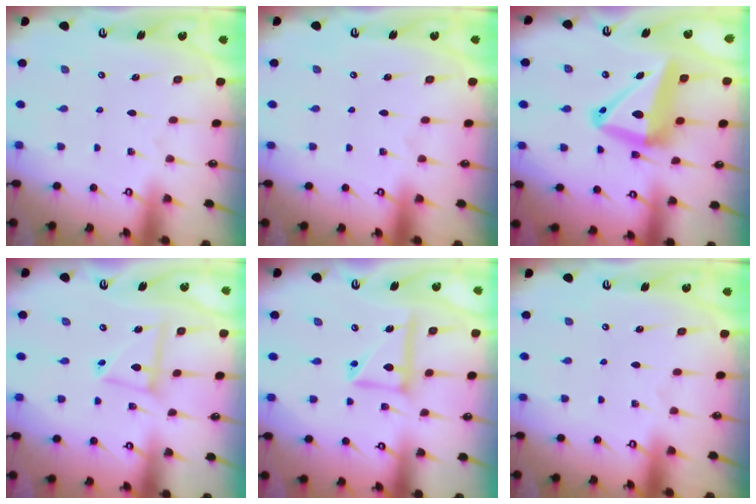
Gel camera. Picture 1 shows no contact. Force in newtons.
{"total": 0.0}
{"total": 15.9, "press": 15.8, "slide": 2.3}
{"total": 7.0, "press": 7.0, "slide": 0.5}
{"total": 12.7, "press": 12.6, "slide": 1.7}
{"total": 0.0}